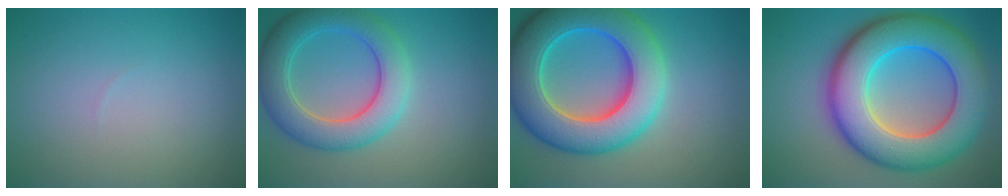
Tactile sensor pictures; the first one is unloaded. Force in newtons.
{"total": 6.7, "press": 6.7, "slide": 0.2}
{"total": 11.6, "press": 11.6, "slide": 0.3}
{"total": 12.7, "press": 12.7, "slide": 0.2}